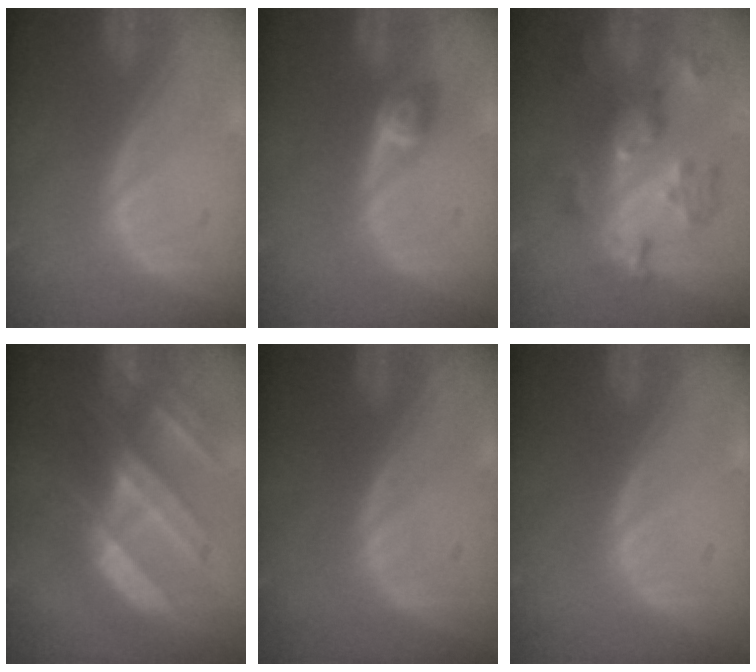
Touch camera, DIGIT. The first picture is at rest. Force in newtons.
{"total": 2.8, "press": 2.5, "slide": 1.3}
{"total": 9.2, "press": 8.1, "slide": 4.4}
{"total": 8.7, "press": 7.9, "slide": 3.5}
{"total": 0.0}
{"total": 0.0}